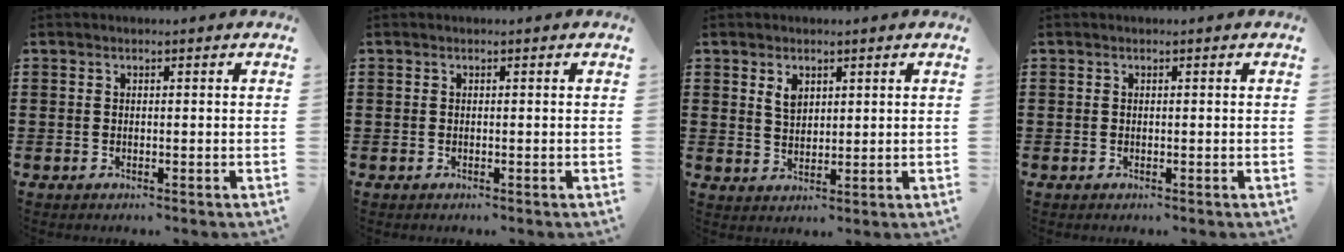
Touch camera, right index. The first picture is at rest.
{"total": 0.0}
{"total": 2.8, "force": [1.5, 1.7, 1.7], "torque": [-0.039, 0.004, 0.028]}
{"total": 0.0}